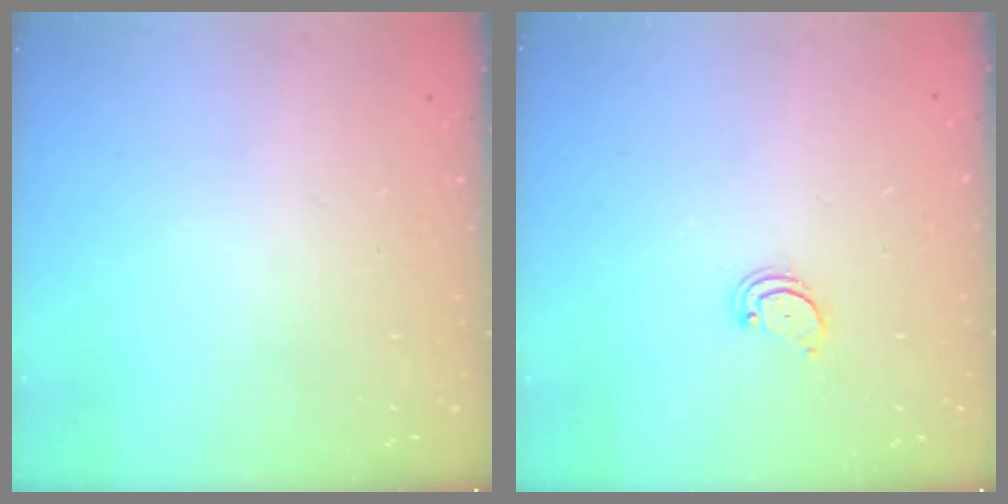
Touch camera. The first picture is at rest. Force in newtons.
{"total": 2.4, "press": 2.3, "slide": 0.5}